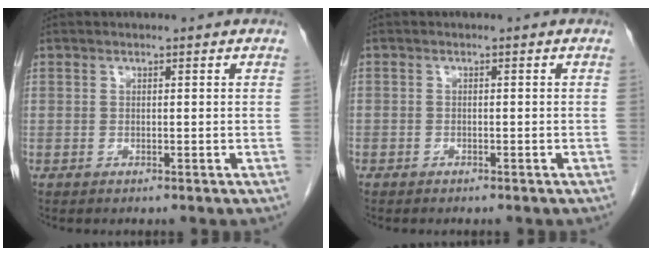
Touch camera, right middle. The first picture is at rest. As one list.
[{"total": 0.7, "force": [-0.6, 0.5, 0.1], "torque": [-0.005, 0.003, -0.010]}]